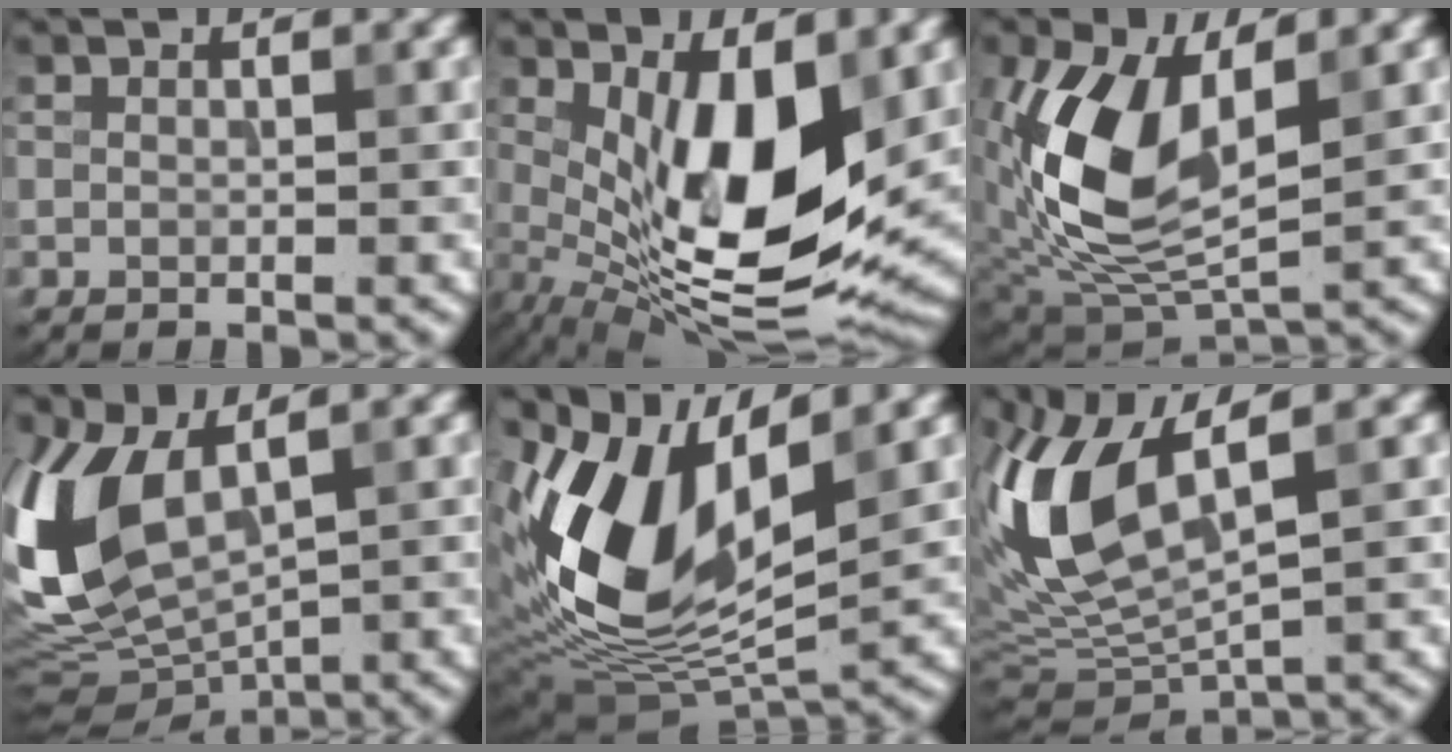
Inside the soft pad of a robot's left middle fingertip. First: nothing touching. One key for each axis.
{"total": 12.0, "fx": 1.0, "fy": 4.5, "fz": 11.0, "tx": -0.187, "ty": -0.021, "tz": 0.021}
{"total": 9.8, "fx": 1.7, "fy": 5.1, "fz": 8.1, "tx": -0.182, "ty": -0.011, "tz": 0.034}
{"total": 10.6, "fx": 1.5, "fy": 5.6, "fz": 8.9, "tx": -0.224, "ty": -0.008, "tz": 0.034}
{"total": 12.0, "fx": 3.0, "fy": 6.1, "fz": 9.9, "tx": -0.205, "ty": -0.008, "tz": 0.059}
{"total": 12.3, "fx": 3.0, "fy": 5.2, "fz": 10.7, "tx": -0.253, "ty": 0.003, "tz": 0.058}